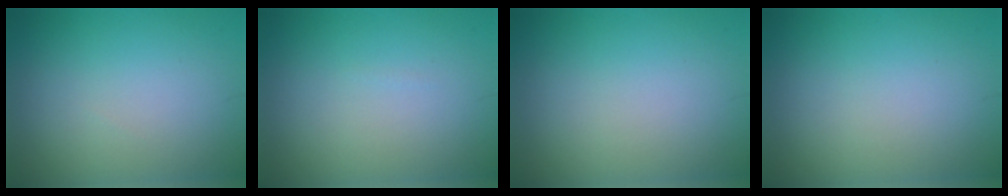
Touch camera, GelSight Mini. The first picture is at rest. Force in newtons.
{"total": 0.0}
{"total": 0.0}
{"total": 0.0}